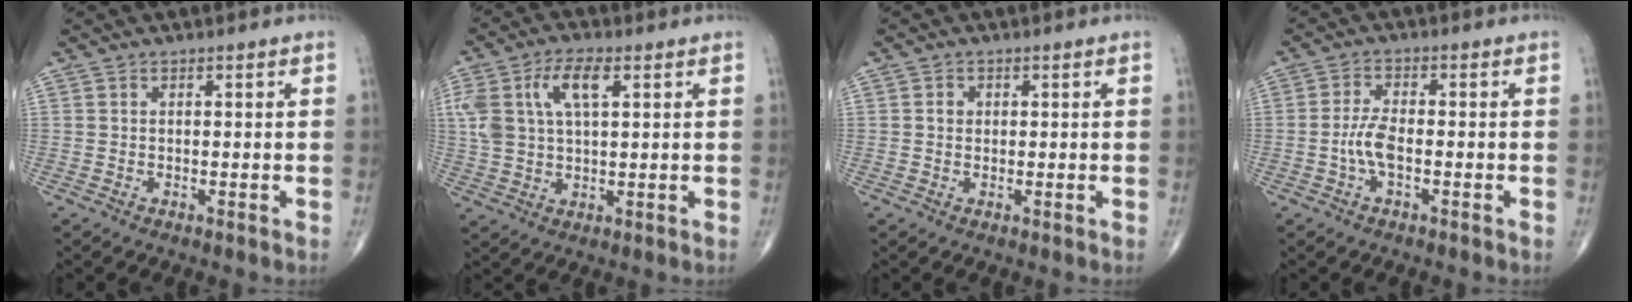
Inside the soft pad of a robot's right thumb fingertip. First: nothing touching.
{"total": 10.2, "force": [3.5, 4.9, 8.2], "torque": [-0.174, 0.009, 0.069]}
{"total": 1.3, "force": [0.2, 1.2, 0.6], "torque": [-0.005, 0.002, 0.003]}
{"total": 4.3, "force": [-1.2, 1.6, 3.8], "torque": [-0.083, 0.010, -0.026]}